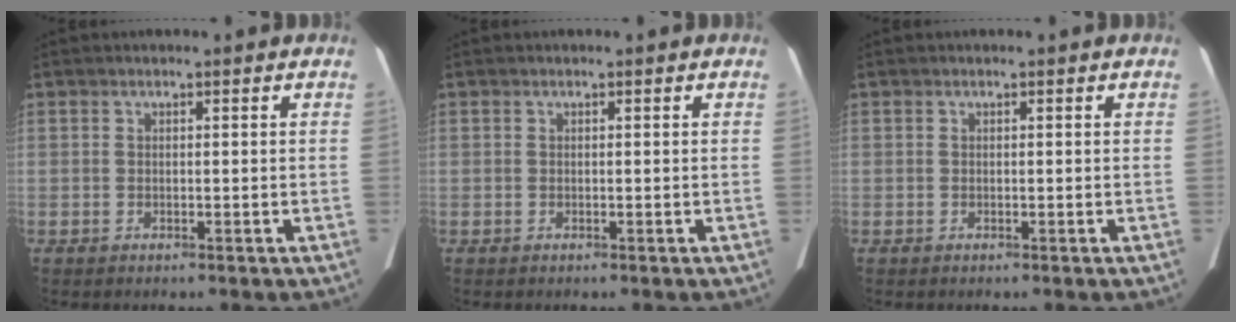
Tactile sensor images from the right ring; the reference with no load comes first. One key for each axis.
{"total": 0.0}
{"total": 0.0}